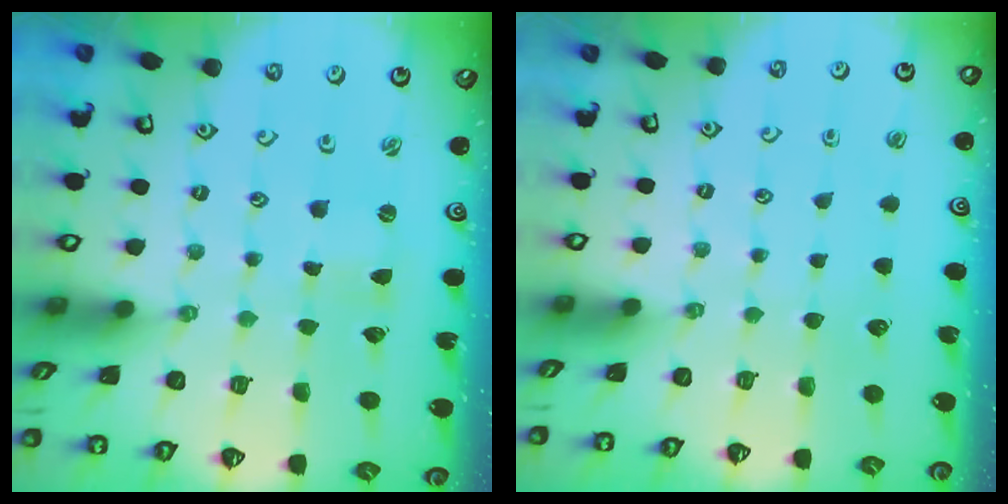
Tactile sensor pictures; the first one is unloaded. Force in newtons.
{"total": 0.0}